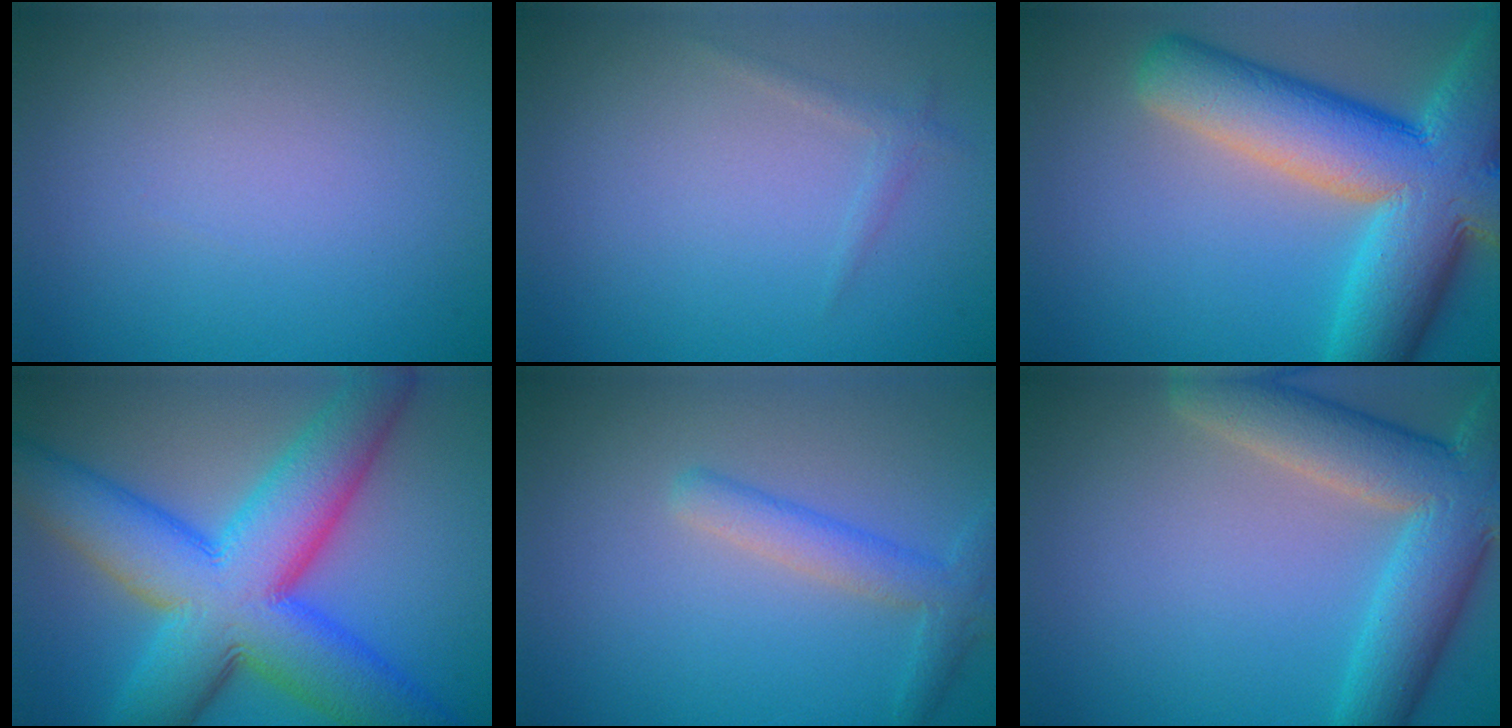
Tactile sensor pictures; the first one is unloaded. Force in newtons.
{"total": 0.9, "press": 0.9, "slide": 0.0}
{"total": 13.7, "press": 13.7, "slide": 0.6}
{"total": 14.2, "press": 14.2, "slide": 0.2}
{"total": 2.9, "press": 2.9, "slide": 0.1}
{"total": 8.9, "press": 8.8, "slide": 0.8}